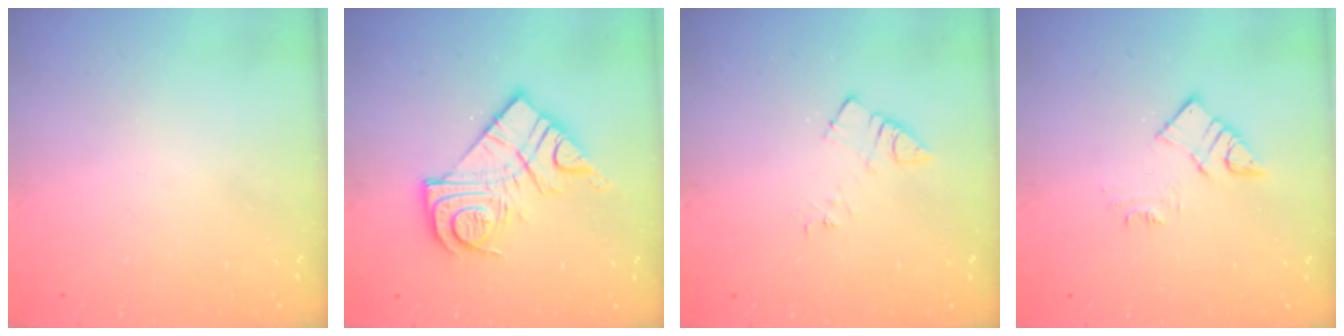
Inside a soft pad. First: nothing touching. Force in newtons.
{"total": 16.8, "press": 16.8, "slide": 1.1}
{"total": 5.5, "press": 5.5, "slide": 0.5}
{"total": 7.9, "press": 7.9, "slide": 0.3}